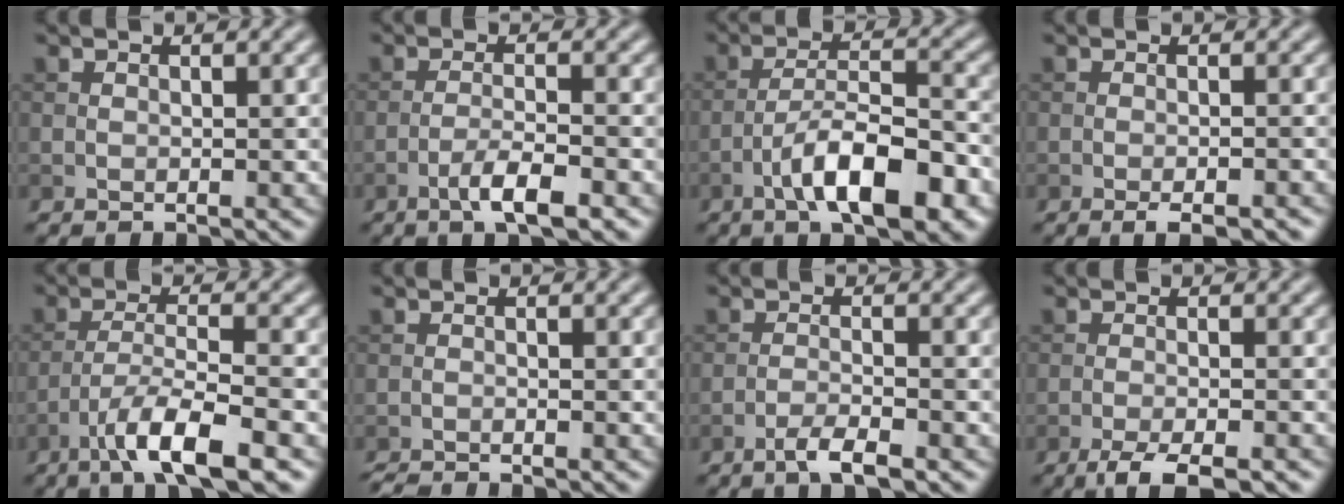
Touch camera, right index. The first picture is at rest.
{"total": 3.7, "force": [-2.2, 0.6, 2.9], "torque": [-0.056, 0.005, -0.045]}
{"total": 8.6, "force": [-4.4, 2.5, 6.9], "torque": [-0.113, 0.013, -0.074]}
{"total": 2.8, "force": [-1.8, 0.5, 2.1], "torque": [-0.032, 0.000, -0.027]}
{"total": 6.6, "force": [-4.1, 1.2, 5.0], "torque": [-0.085, 0.002, -0.076]}
{"total": 1.8, "force": [-1.7, 0.1, 0.6], "torque": [-0.011, -0.005, -0.035]}
{"total": 2.7, "force": [-1.8, 0.4, 2.0], "torque": [-0.038, 0.004, -0.039]}
{"total": 3.8, "force": [-2.7, 0.7, 2.6], "torque": [-0.045, -0.002, -0.052]}